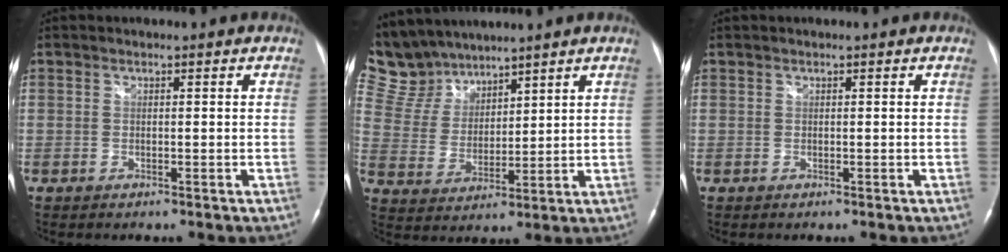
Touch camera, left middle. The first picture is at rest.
{"total": 9.8, "force": [9.1, 3.6, 0.7], "torque": [-0.033, 0.017, 0.198]}
{"total": 0.0}